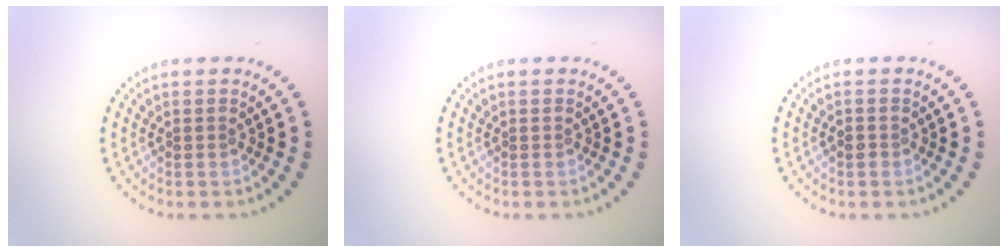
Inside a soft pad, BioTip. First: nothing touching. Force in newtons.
{"total": 0.0}
{"total": 0.8, "press": 0.7, "slide": 0.2}